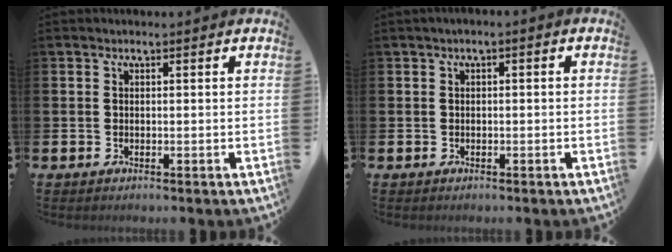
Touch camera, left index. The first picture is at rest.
{"total": 0.7, "force": [-0.5, 0.2, 0.5], "torque": [-0.014, 0.002, -0.009]}